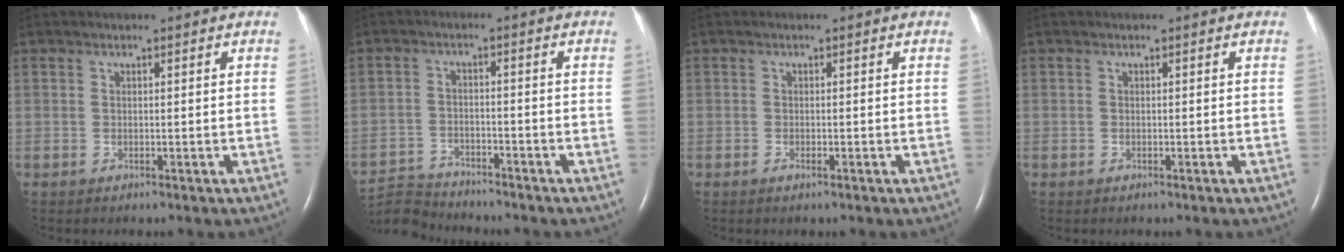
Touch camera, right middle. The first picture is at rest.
{"total": 6.5, "force": [-6.5, 0.2, -0.9], "torque": [0.011, -0.001, -0.123]}
{"total": 0.6, "force": [-0.4, 0.1, 0.5], "torque": [-0.013, -0.001, -0.006]}
{"total": 0.0}